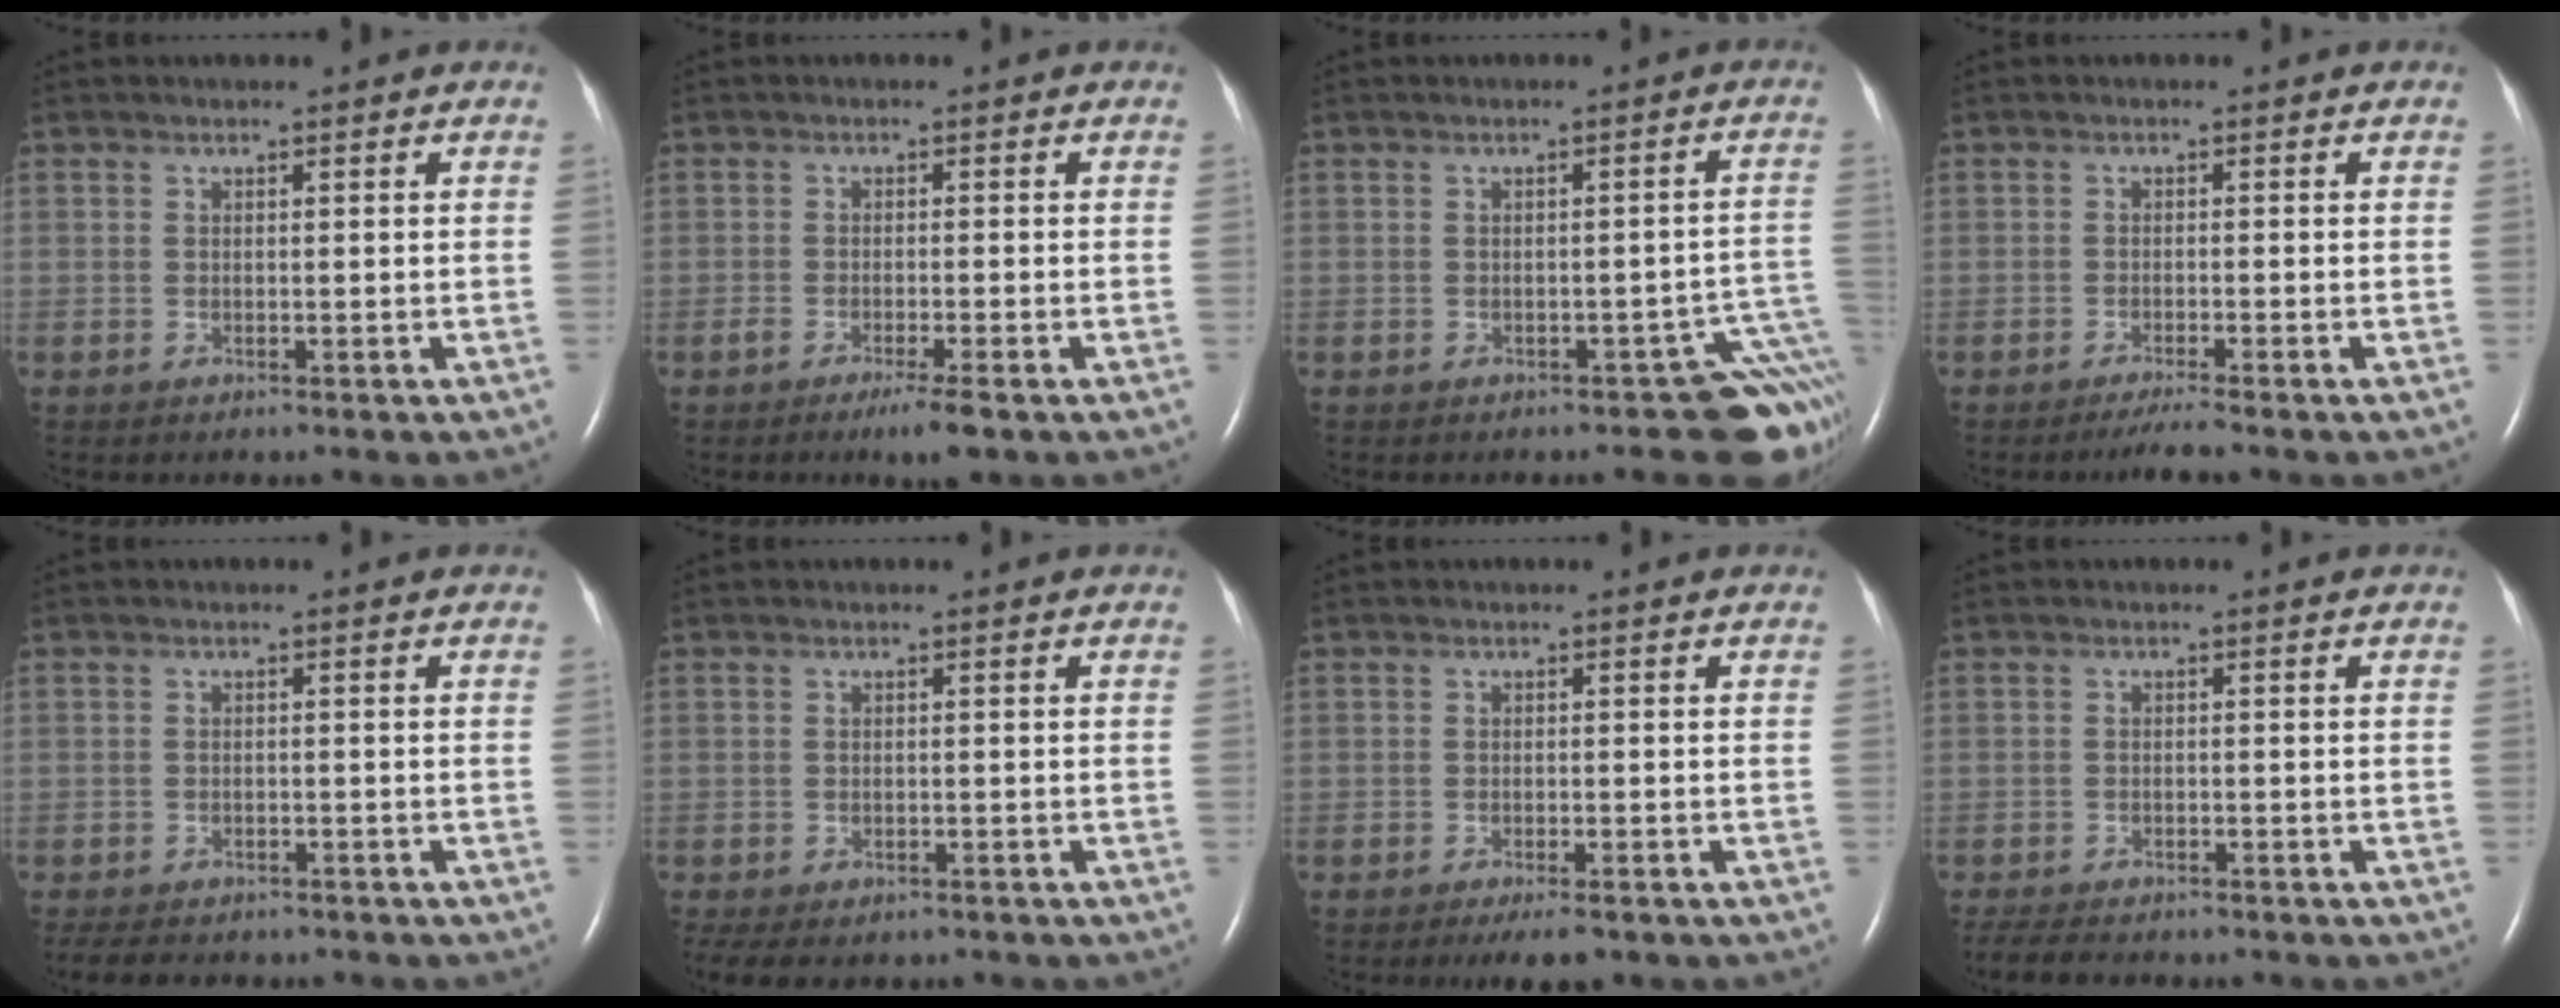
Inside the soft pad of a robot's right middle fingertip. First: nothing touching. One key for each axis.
{"total": 3.5, "fx": -2.2, "fy": 0.1, "fz": 2.6, "tx": -0.046, "ty": -0.009, "tz": -0.037}
{"total": 6.0, "fx": -4.6, "fy": 2.0, "fz": 3.4, "tx": -0.010, "ty": 0.026, "tz": -0.052}
{"total": 2.7, "fx": -2.4, "fy": -0.6, "fz": 1.3, "tx": -0.029, "ty": -0.009, "tz": -0.044}
{"total": 9.3, "fx": -7.9, "fy": 3.3, "fz": 3.7, "tx": -0.070, "ty": -0.004, "tz": -0.103}
{"total": 9.0, "fx": -6.9, "fy": 4.3, "fz": 3.9, "tx": -0.078, "ty": -0.005, "tz": -0.087}
{"total": 4.0, "fx": -3.0, "fy": 1.0, "fz": 2.4, "tx": -0.034, "ty": -0.006, "tz": -0.042}
{"total": 7.3, "fx": -6.3, "fy": 2.0, "fz": 3.0, "tx": -0.053, "ty": -0.010, "tz": -0.095}